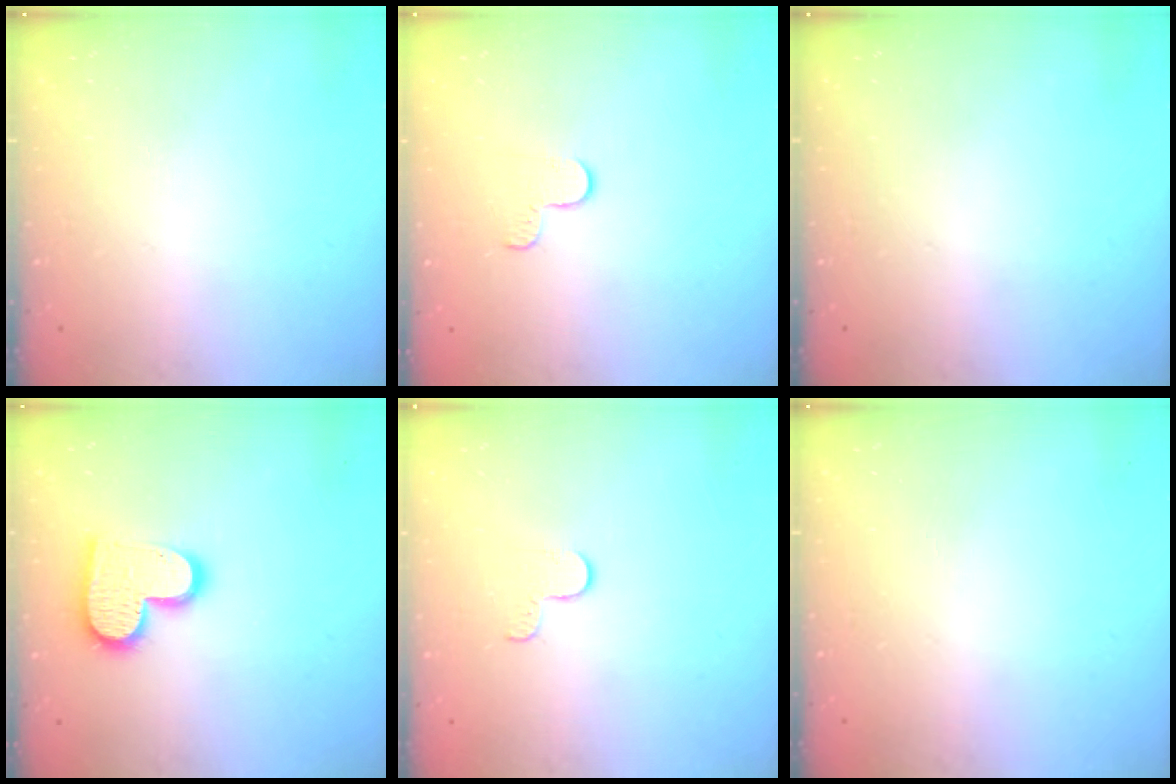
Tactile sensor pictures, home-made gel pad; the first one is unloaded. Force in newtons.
{"total": 3.3, "press": 3.3, "slide": 0.4}
{"total": 0.0}
{"total": 13.8, "press": 13.7, "slide": 1.1}
{"total": 2.7, "press": 2.6, "slide": 0.4}
{"total": 0.8, "press": 0.8, "slide": 0.1}